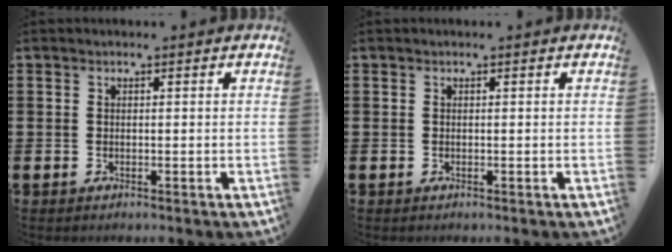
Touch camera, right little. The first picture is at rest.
{"total": 0.0}